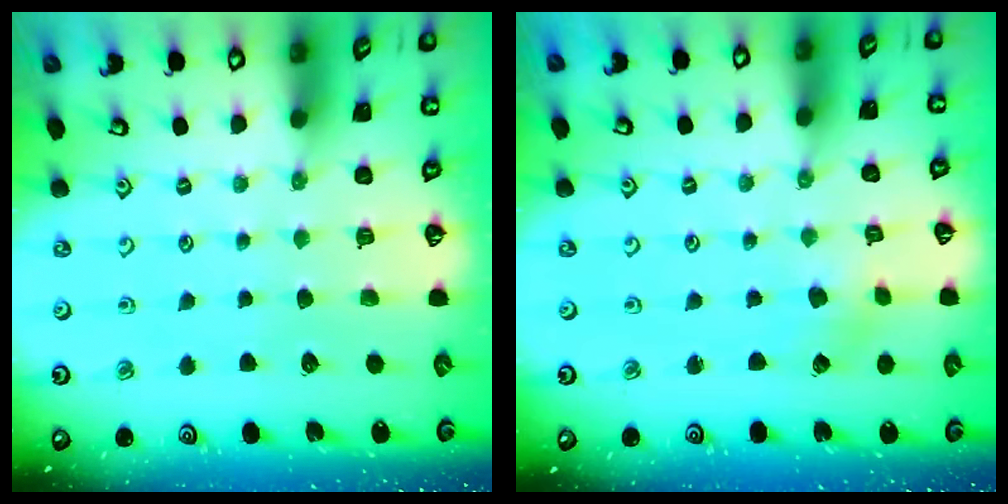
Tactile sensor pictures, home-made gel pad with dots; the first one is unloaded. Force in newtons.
{"total": 1.9, "press": 1.9, "slide": 0.2}